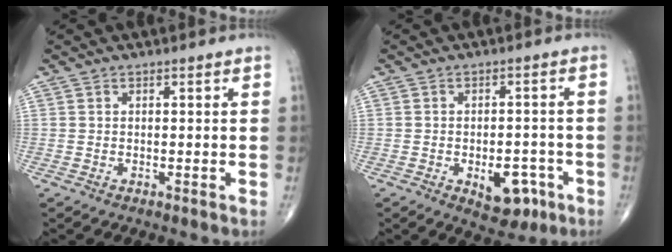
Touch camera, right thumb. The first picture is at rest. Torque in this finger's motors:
{"motor_torque": [0.94, 0.67, 0.42, -0.57, 0.18]}